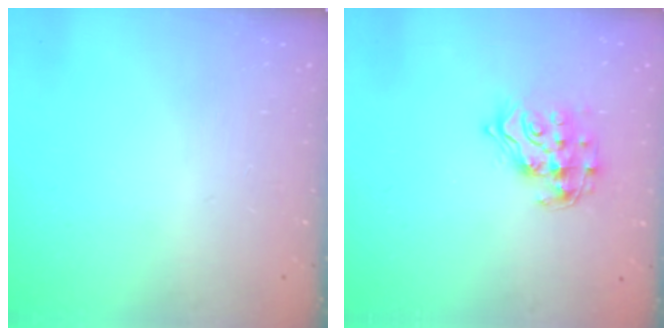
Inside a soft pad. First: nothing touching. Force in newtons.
{"total": 14.5, "press": 14.4, "slide": 1.2}